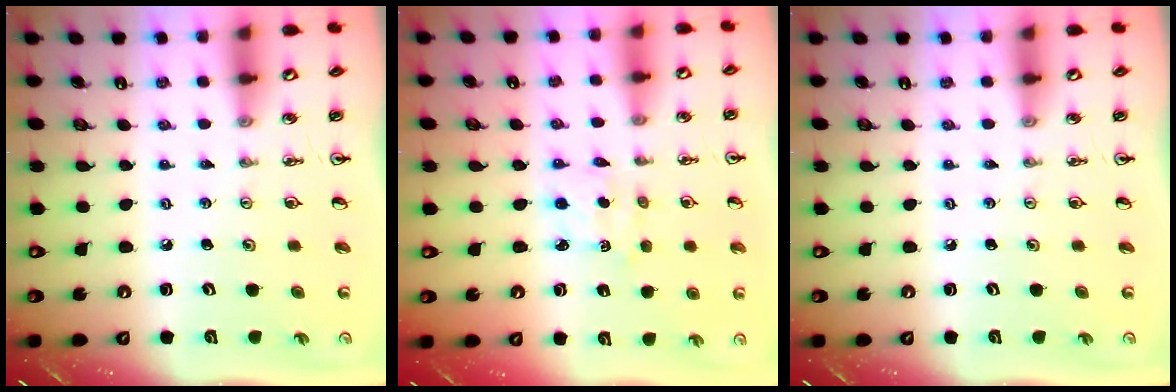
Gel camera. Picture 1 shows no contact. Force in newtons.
{"total": 2.4, "press": 2.4, "slide": 0.3}
{"total": 0.0}